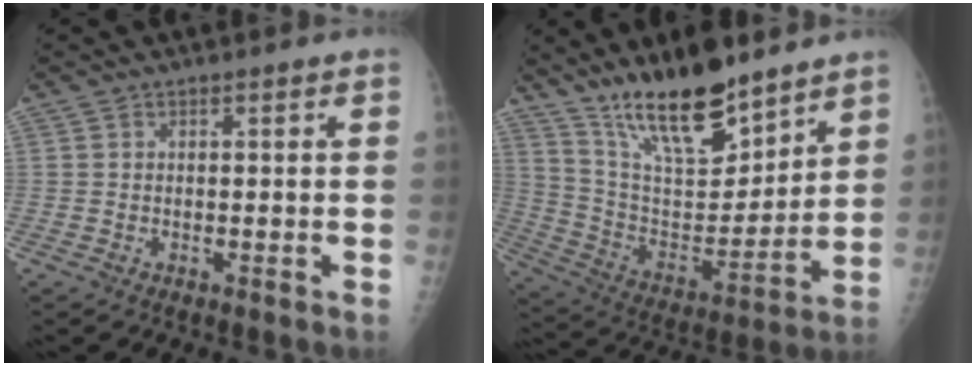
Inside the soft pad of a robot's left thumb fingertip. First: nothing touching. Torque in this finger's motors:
{"motor_torque": [0.42, 0.39, 1.21, -1.56, 0.35]}